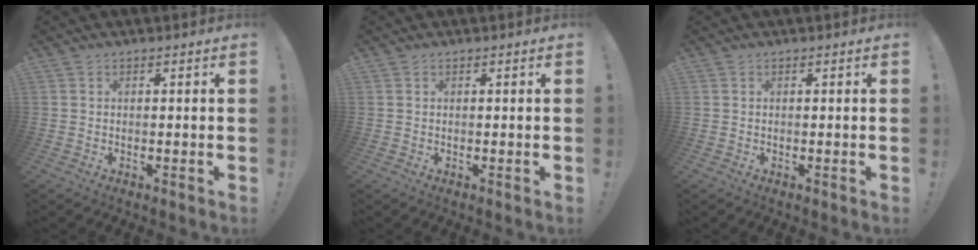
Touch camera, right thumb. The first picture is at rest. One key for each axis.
{"total": 0.0}
{"total": 0.0}